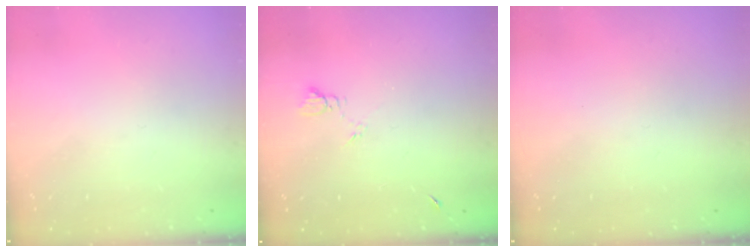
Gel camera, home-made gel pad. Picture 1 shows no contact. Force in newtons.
{"total": 4.3, "press": 4.2, "slide": 0.6}
{"total": 0.0}